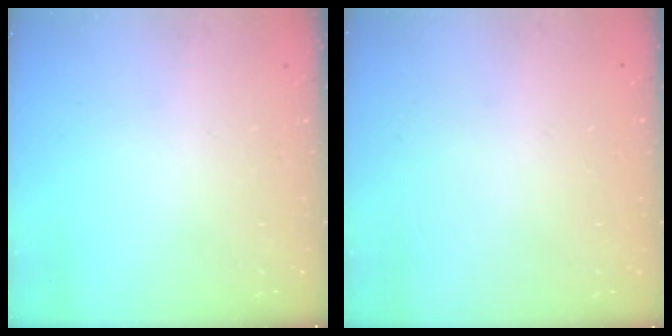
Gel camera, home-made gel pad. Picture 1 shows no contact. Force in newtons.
{"total": 0.5, "press": 0.5, "slide": 0.1}